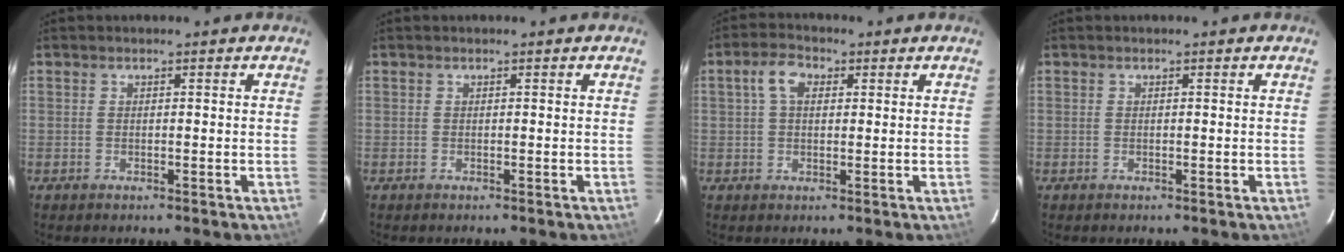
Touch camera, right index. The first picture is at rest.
{"total": 0.0}
{"total": 4.7, "force": [1.4, 3.0, 3.3], "torque": [-0.065, 0.017, 0.026]}
{"total": 0.0}